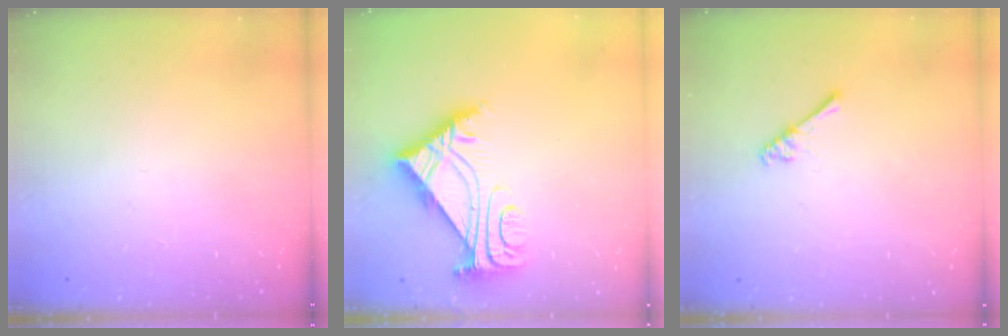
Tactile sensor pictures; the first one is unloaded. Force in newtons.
{"total": 7.3, "press": 7.2, "slide": 1.2}
{"total": 3.2, "press": 3.1, "slide": 0.5}